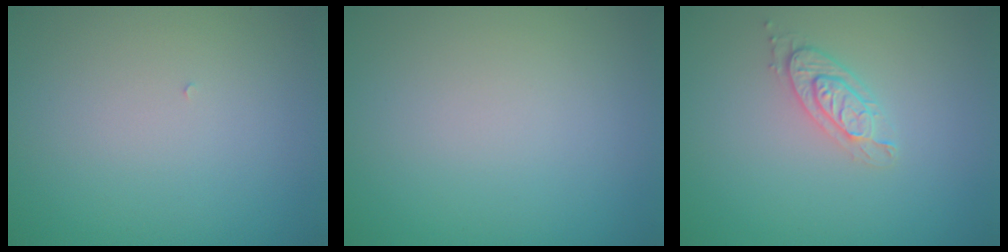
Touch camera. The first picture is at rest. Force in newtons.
{"total": 0.0}
{"total": 2.1, "press": 2.0, "slide": 0.7}